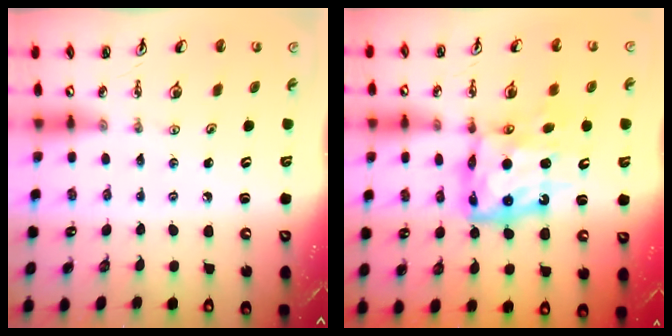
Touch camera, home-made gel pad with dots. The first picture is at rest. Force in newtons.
{"total": 12.4, "press": 12.3, "slide": 1.0}